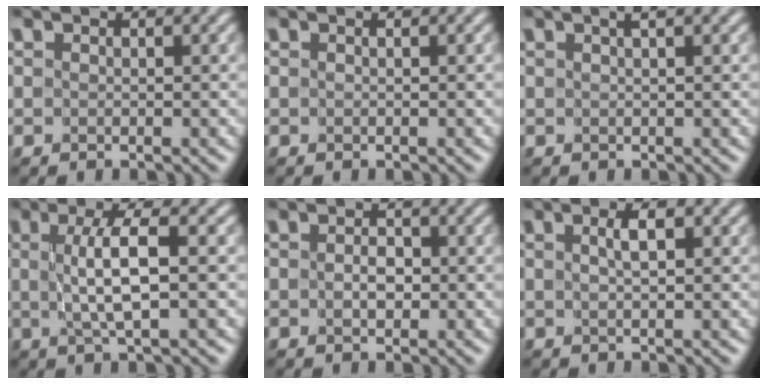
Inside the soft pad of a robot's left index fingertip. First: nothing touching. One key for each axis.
{"total": 0.0}
{"total": 2.0, "fx": 1.2, "fy": 0.4, "fz": 1.6, "tx": -0.008, "ty": -0.006, "tz": 0.008}
{"total": 4.0, "fx": 0.1, "fy": 0.6, "fz": 3.9, "tx": -0.076, "ty": 0.000, "tz": 0.006}
{"total": 1.3, "fx": -0.3, "fy": 0.8, "fz": 1.0, "tx": -0.017, "ty": -0.003, "tz": -0.004}
{"total": 1.4, "fx": 0.4, "fy": 0.2, "fz": 1.3, "tx": -0.021, "ty": 0.002, "tz": 0.007}